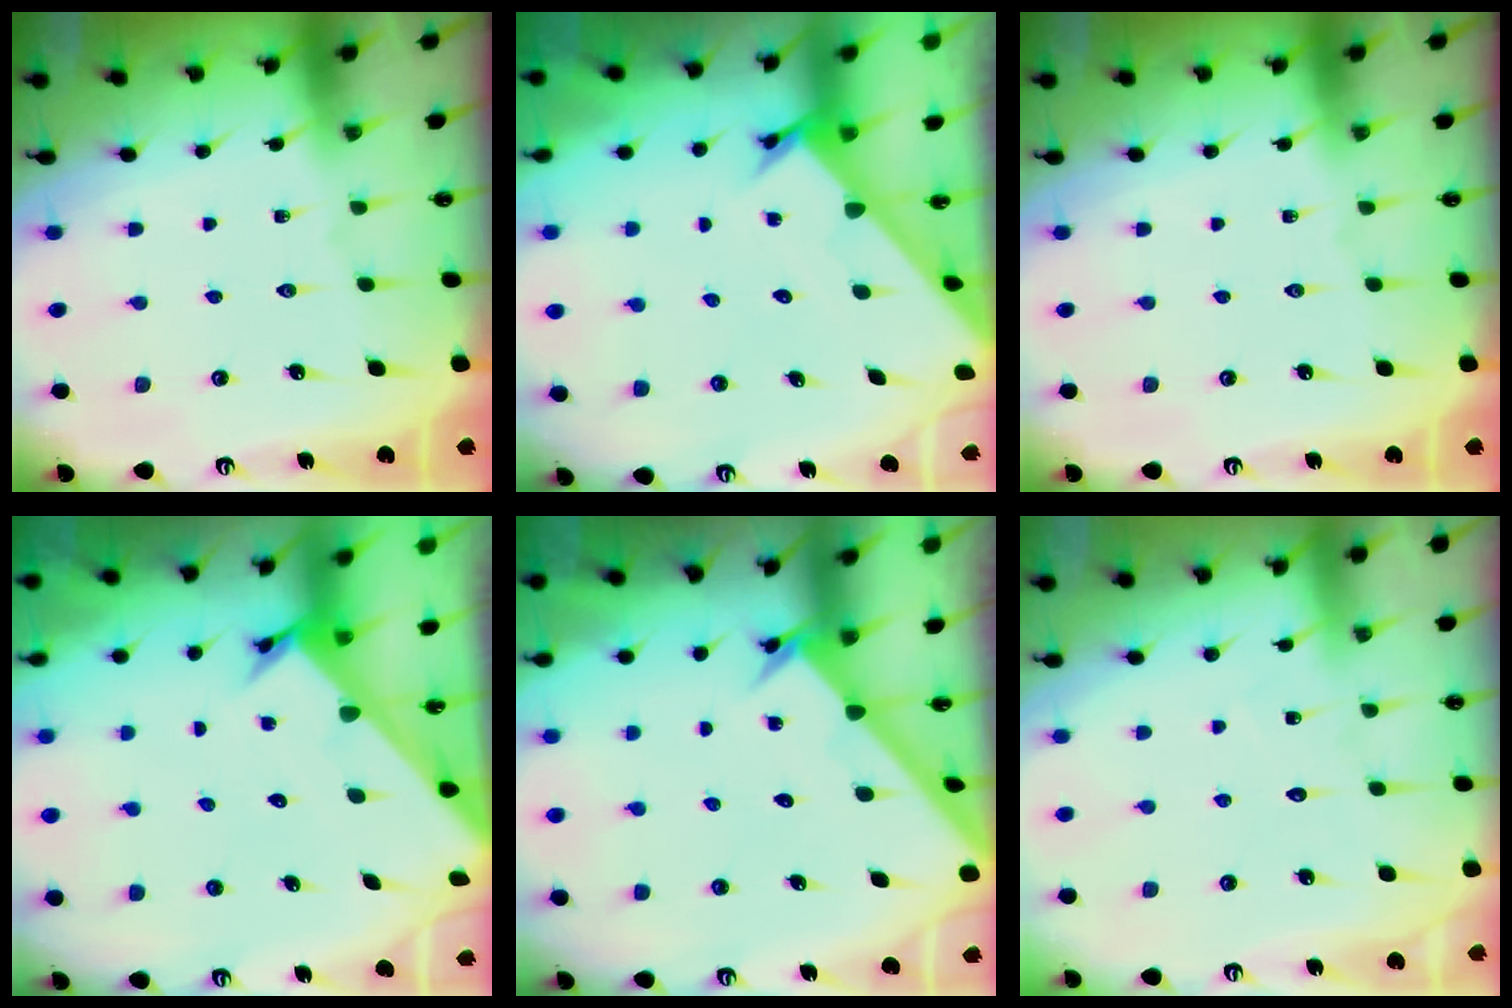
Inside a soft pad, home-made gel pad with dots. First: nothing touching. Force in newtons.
{"total": 2.3, "press": 2.3, "slide": 0.0}
{"total": 0.0}
{"total": 2.5, "press": 2.5, "slide": 0.2}
{"total": 2.2, "press": 2.2, "slide": 0.2}
{"total": 4.7, "press": 4.7, "slide": 0.3}